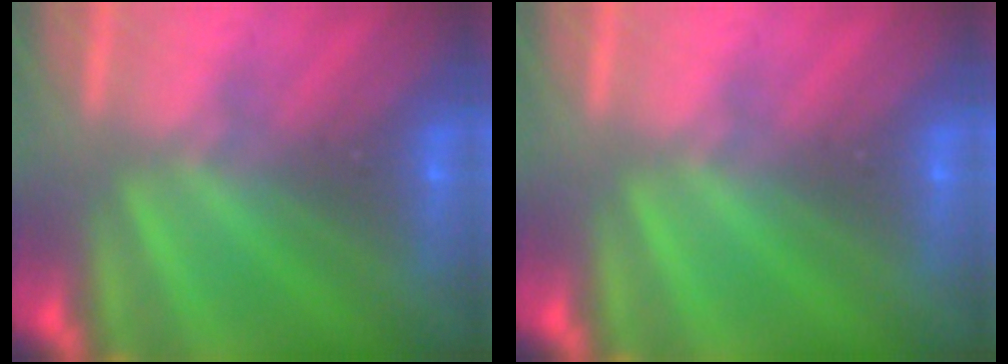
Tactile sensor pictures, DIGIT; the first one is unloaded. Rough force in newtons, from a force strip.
{"total": 0.0}